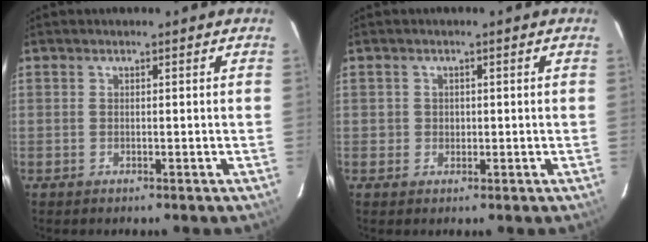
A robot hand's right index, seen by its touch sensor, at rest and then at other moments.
{"total": 1.7, "force": [-0.1, 1.7, 0.2], "torque": [-0.001, 0.001, -0.001]}